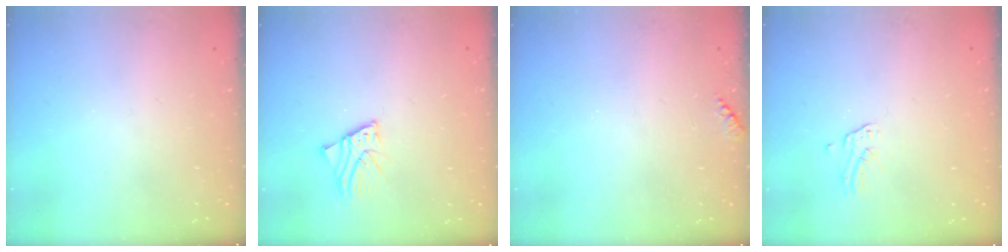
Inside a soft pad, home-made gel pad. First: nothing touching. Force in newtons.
{"total": 2.8, "press": 2.7, "slide": 0.3}
{"total": 4.4, "press": 4.4, "slide": 0.4}
{"total": 2.6, "press": 2.6, "slide": 0.2}